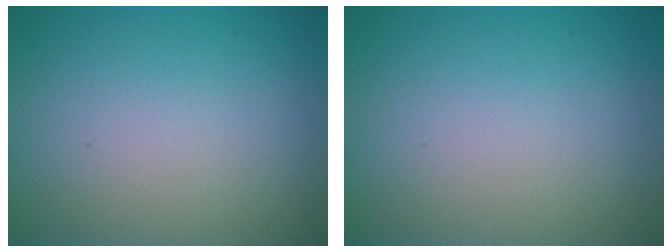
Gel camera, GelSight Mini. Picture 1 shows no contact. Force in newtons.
{"total": 0.0}